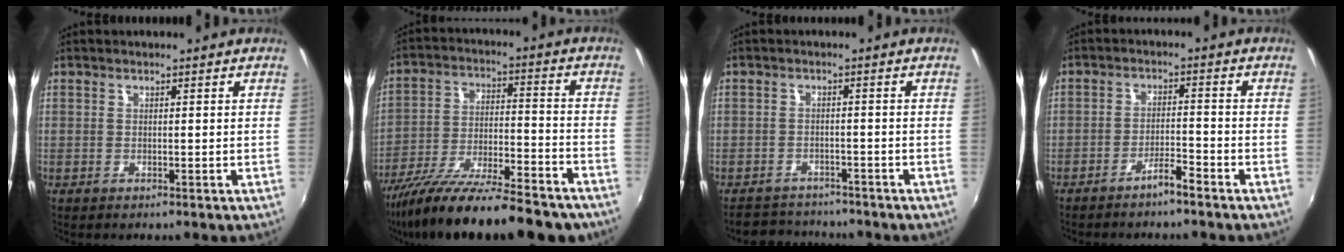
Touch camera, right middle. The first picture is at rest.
{"total": 22.4, "force": [-18.2, 4.4, 12.3], "torque": [-0.215, -0.051, -0.278]}
{"total": 6.3, "force": [-5.9, 2.2, 0.6], "torque": [-0.028, 0.011, -0.091]}
{"total": 3.3, "force": [-2.9, -0.2, 1.5], "torque": [-0.038, 0.004, -0.050]}